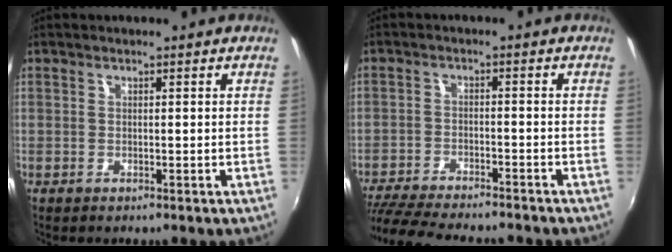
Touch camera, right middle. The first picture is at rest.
{"total": 15.1, "force": [-13.3, 2.7, 6.7], "torque": [-0.147, -0.029, -0.215]}